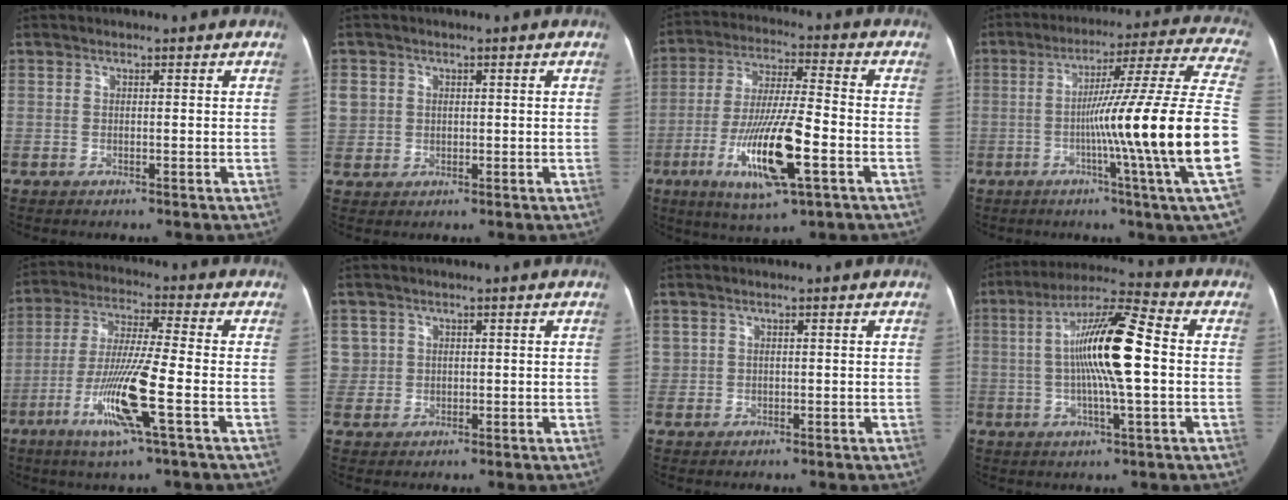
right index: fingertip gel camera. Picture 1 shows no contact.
{"total": 6.7, "force": [1.7, 6.2, 1.8], "torque": [-0.059, 0.014, 0.044]}
{"total": 15.5, "force": [-5.3, 1.8, 14.5], "torque": [-0.279, -0.022, -0.092]}
{"total": 22.9, "force": [-4.9, -3.0, 22.1], "torque": [-0.282, -0.006, -0.097]}
{"total": 12.2, "force": [-4.3, -0.5, 11.4], "torque": [-0.225, -0.019, -0.087]}
{"total": 4.9, "force": [1.8, 4.6, 0.0], "torque": [0.011, 0.009, 0.041]}
{"total": 2.1, "force": [0.9, 1.9, 0.2], "torque": [0.007, 0.009, 0.017]}
{"total": 13.8, "force": [0.2, 1.3, 13.7], "torque": [-0.252, 0.016, -0.003]}